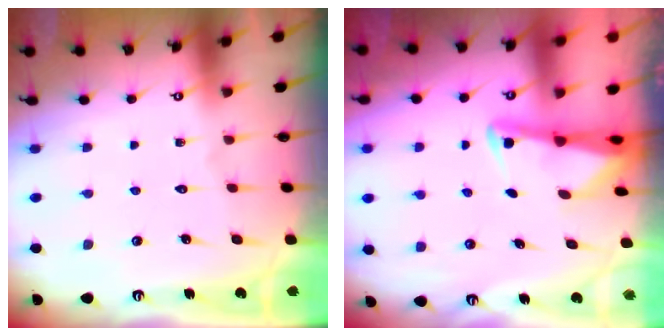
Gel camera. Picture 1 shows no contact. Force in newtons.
{"total": 2.2, "press": 2.2, "slide": 0.3}